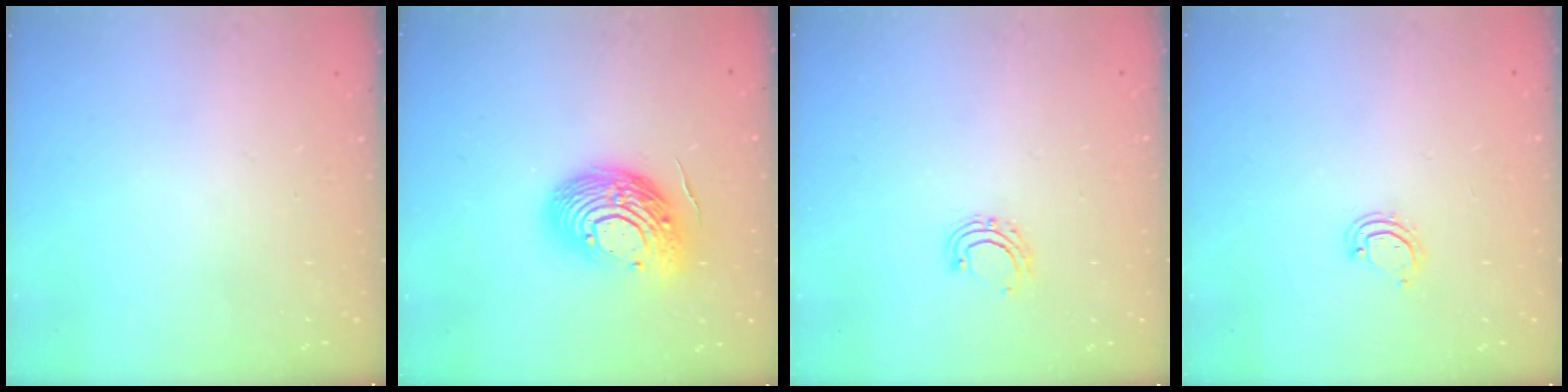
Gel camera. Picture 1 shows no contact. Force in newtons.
{"total": 18.7, "press": 18.7, "slide": 1.6}
{"total": 5.5, "press": 5.4, "slide": 1.1}
{"total": 3.7, "press": 3.7, "slide": 0.2}